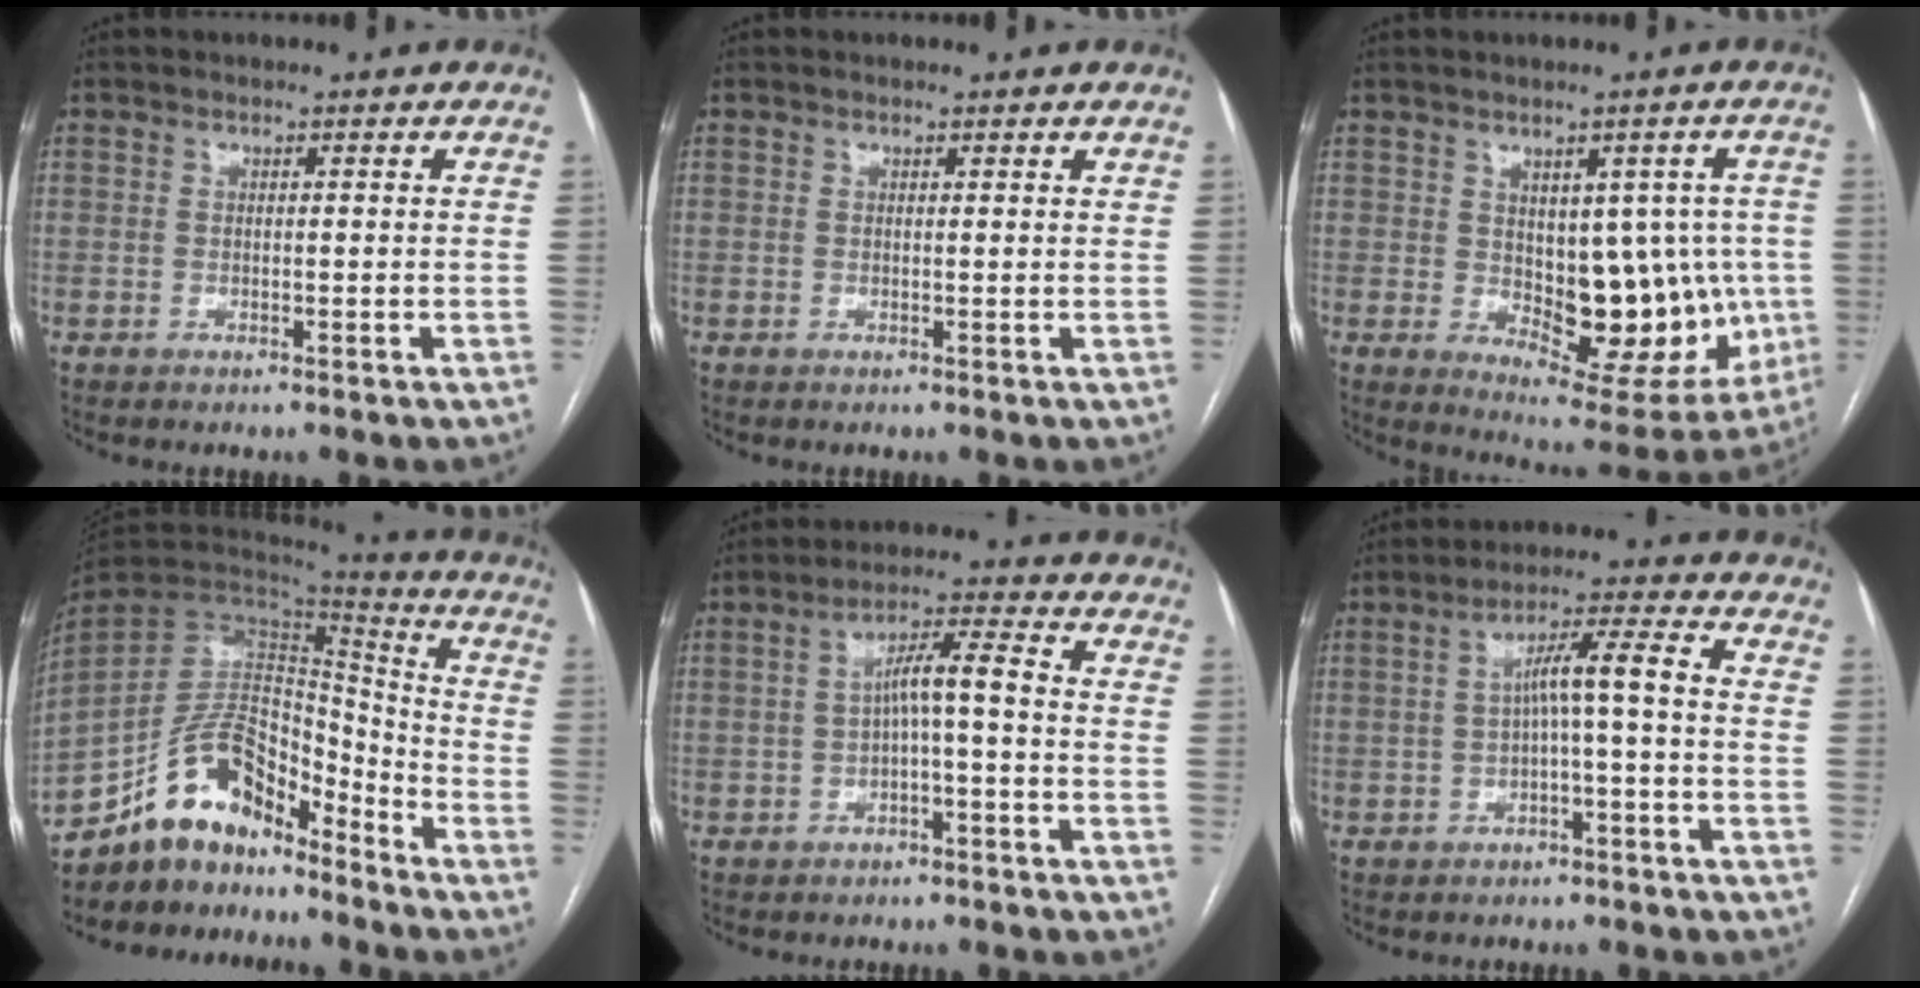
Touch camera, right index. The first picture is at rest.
{"total": 0.9, "force": [0.8, 0.1, 0.3], "torque": [-0.006, 0.002, 0.008]}
{"total": 16.4, "force": [-1.1, 8.4, 14.0], "torque": [-0.180, 0.003, 0.012]}
{"total": 13.6, "force": [-10.8, 5.8, 5.8], "torque": [-0.107, 0.046, -0.197]}
{"total": 5.7, "force": [-0.8, 0.5, 5.6], "torque": [-0.094, 0.027, -0.012]}
{"total": 6.2, "force": [-0.6, 0.1, 6.2], "torque": [-0.102, 0.029, -0.007]}